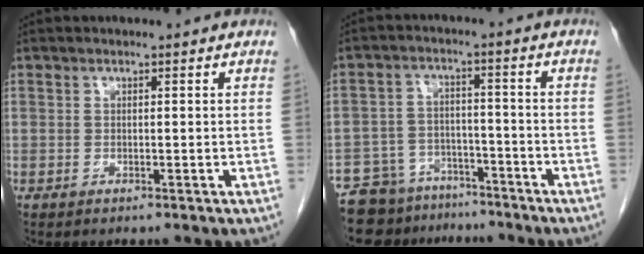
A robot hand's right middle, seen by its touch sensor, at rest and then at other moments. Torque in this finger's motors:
{"motor_torque": [1.07, -1.07, 0.14, 0.05]}